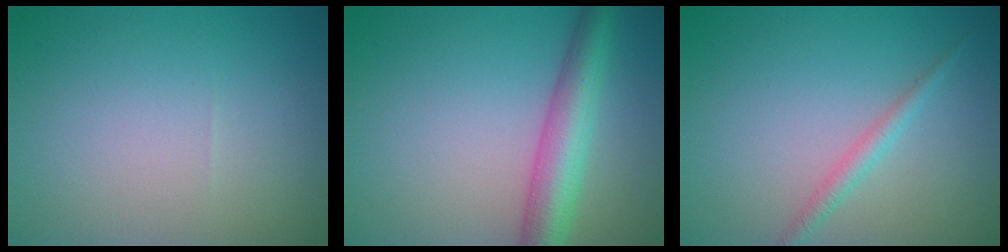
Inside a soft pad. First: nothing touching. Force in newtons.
{"total": 5.2, "press": 5.2, "slide": 0.1}
{"total": 1.6, "press": 1.6, "slide": 0.1}